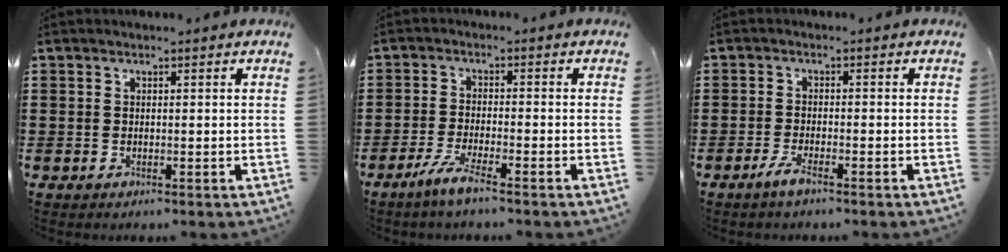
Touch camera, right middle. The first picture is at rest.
{"total": 4.3, "force": [-3.1, 0.1, 2.9], "torque": [-0.068, -0.011, -0.061]}
{"total": 2.7, "force": [-1.9, 0.3, 1.9], "torque": [-0.037, 0.001, -0.038]}